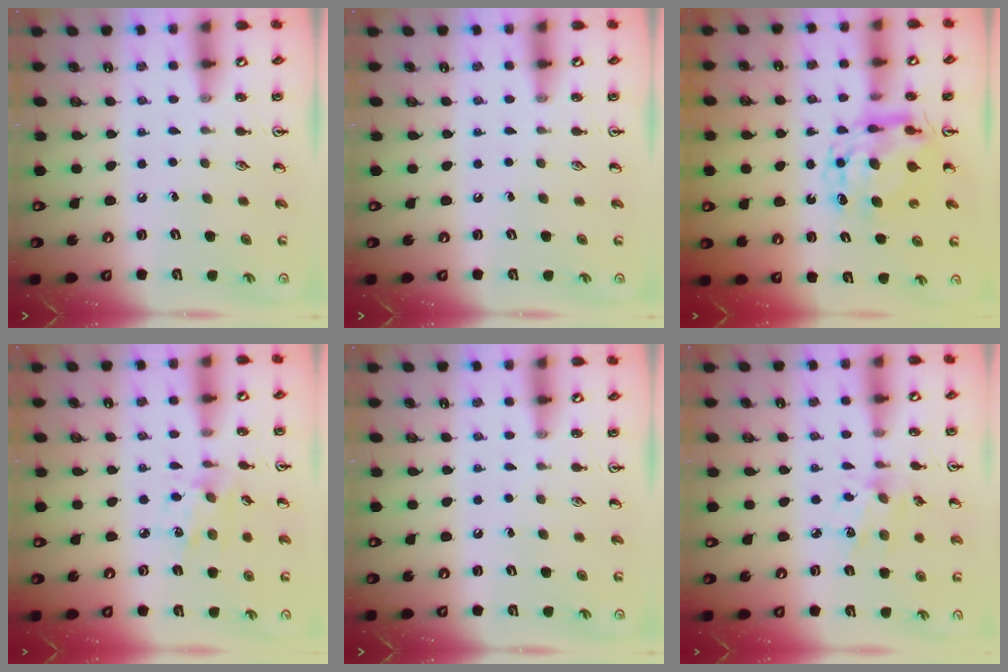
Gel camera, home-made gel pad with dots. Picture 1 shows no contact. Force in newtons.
{"total": 0.0}
{"total": 9.5, "press": 9.5, "slide": 1.0}
{"total": 2.9, "press": 2.9, "slide": 0.7}
{"total": 0.0}
{"total": 4.9, "press": 4.9, "slide": 0.3}